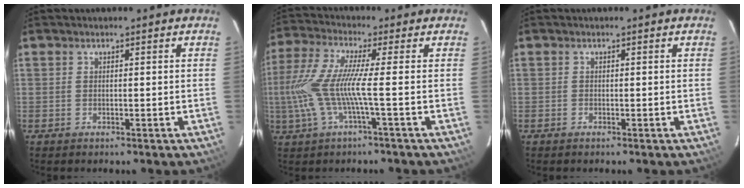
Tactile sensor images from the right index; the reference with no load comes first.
{"total": 10.3, "force": [-2.1, -0.5, 10.1], "torque": [-0.209, -0.007, -0.038]}
{"total": 0.0}